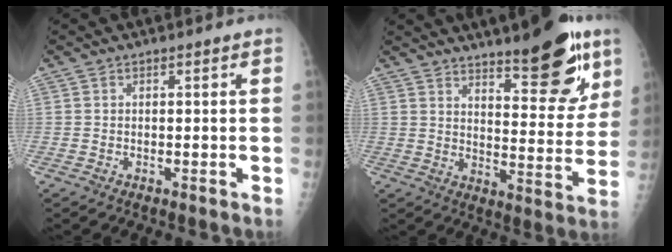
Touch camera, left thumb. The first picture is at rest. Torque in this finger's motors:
{"motor_torque": [0.31, 0.48, 0.14, -0.32, 0.07]}